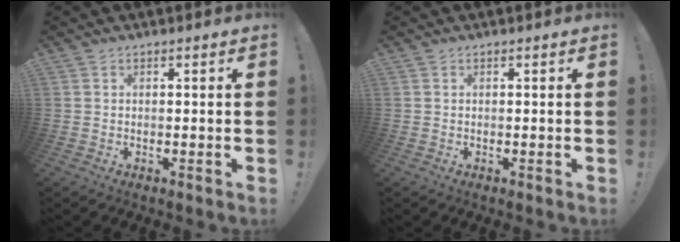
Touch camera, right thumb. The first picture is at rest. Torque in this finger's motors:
{"motor_torque": [0.00, 0.00, 0.03, 0.01, 0.01]}